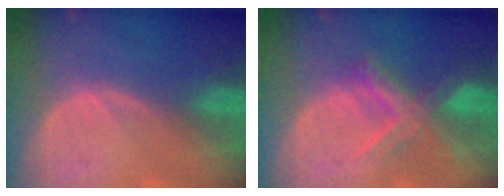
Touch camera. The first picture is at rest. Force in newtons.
{"total": 7.1, "press": 6.2, "slide": 3.6}